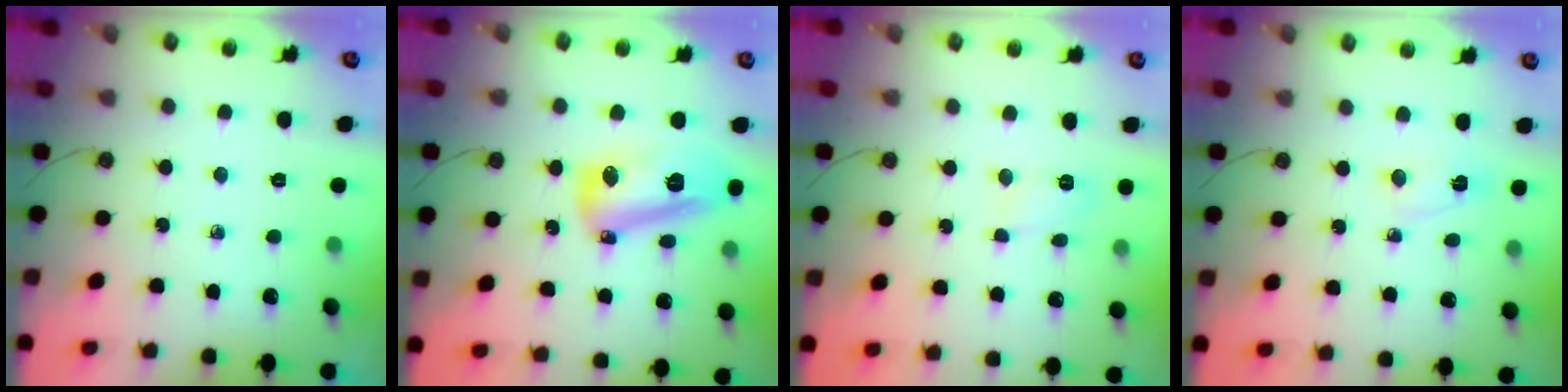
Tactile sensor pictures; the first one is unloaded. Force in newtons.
{"total": 14.9, "press": 14.8, "slide": 1.2}
{"total": 5.1, "press": 5.0, "slide": 1.3}
{"total": 2.2, "press": 2.2, "slide": 0.5}